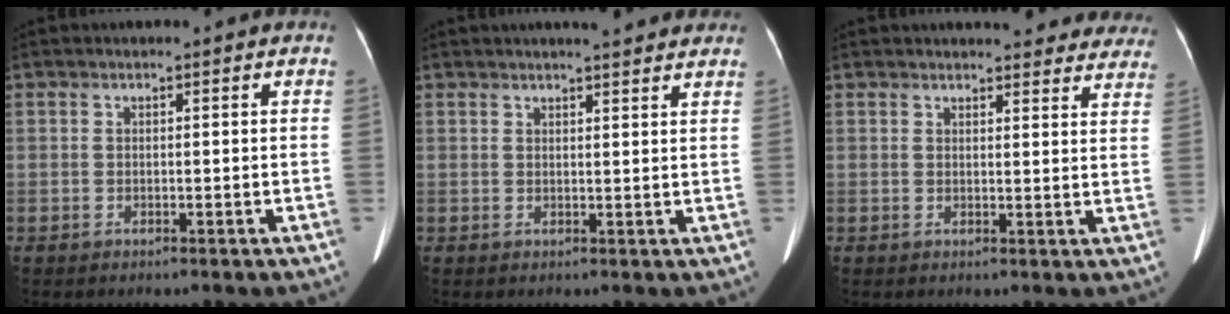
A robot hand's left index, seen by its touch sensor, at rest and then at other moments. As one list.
[{"total": 7.4, "force": [6.4, 0.9, 3.5], "torque": [-0.042, 0.014, 0.069]}, {"total": 16.8, "force": [15.6, 4.0, 4.7], "torque": [-0.028, -0.024, 0.157]}]